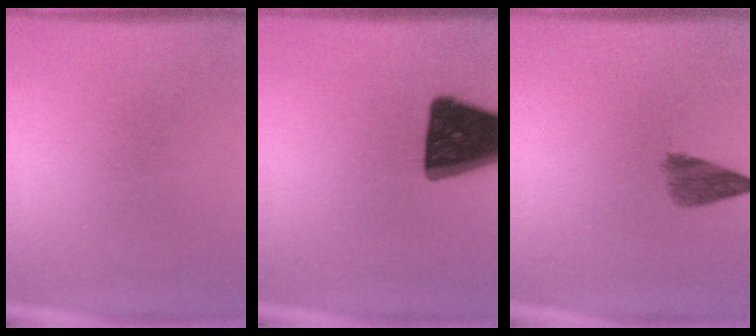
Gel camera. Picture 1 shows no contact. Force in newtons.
{"total": 18.4}
{"total": 4.2}